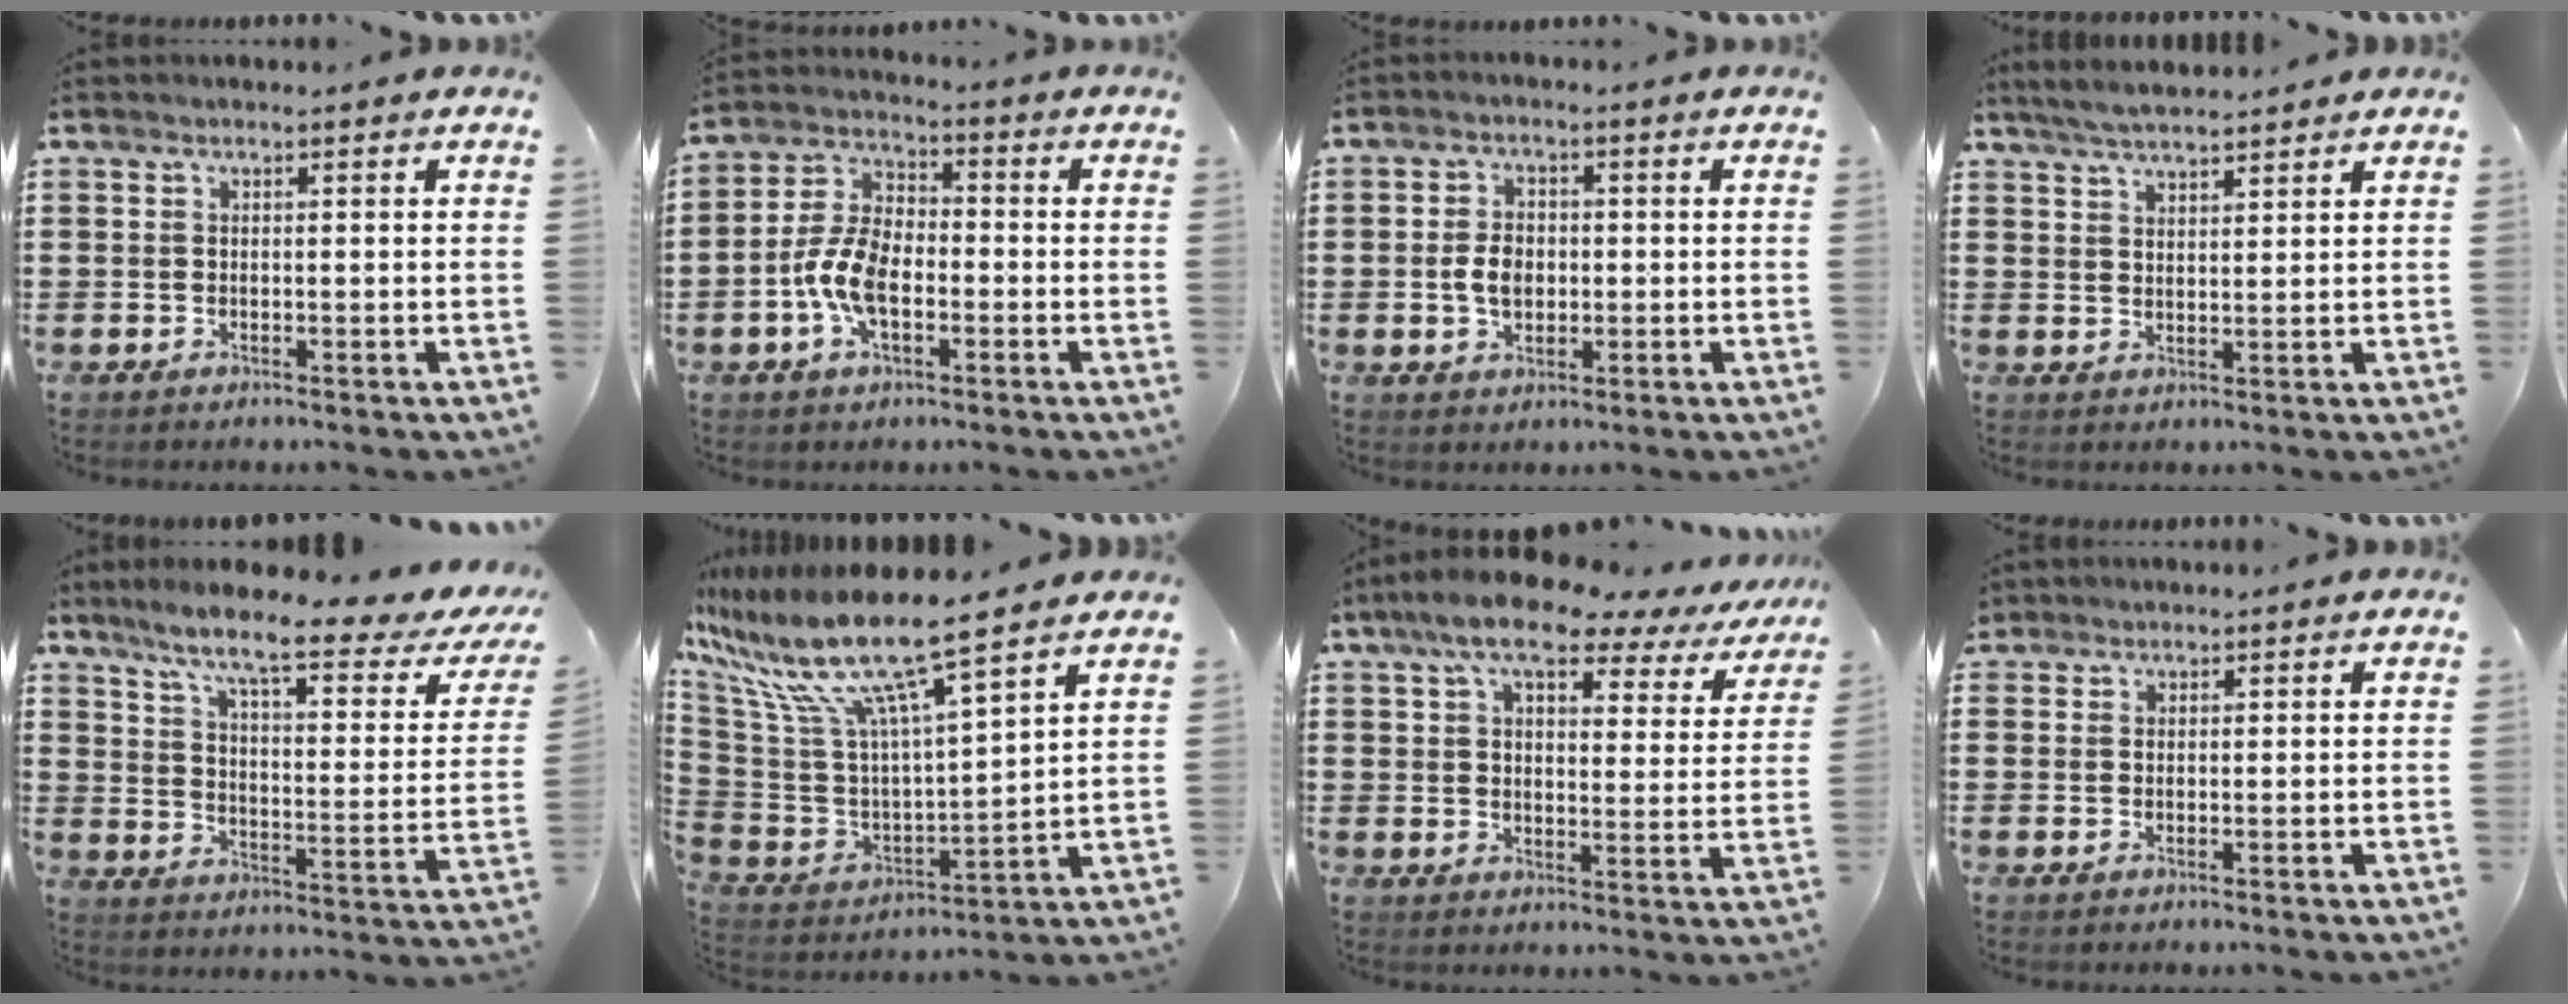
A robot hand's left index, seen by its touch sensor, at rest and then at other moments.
{"total": 8.0, "force": [-2.3, 4.2, 6.4], "torque": [-0.156, -0.002, -0.052]}
{"total": 4.4, "force": [-0.3, 2.8, 3.4], "torque": [-0.065, 0.002, -0.010]}
{"total": 3.9, "force": [3.7, 0.1, 1.2], "torque": [-0.034, -0.005, 0.068]}
{"total": 9.3, "force": [6.9, 0.3, 6.3], "torque": [-0.138, -0.045, 0.107]}
{"total": 13.3, "force": [9.5, 1.3, 9.2], "torque": [-0.221, -0.066, 0.157]}
{"total": 10.0, "force": [7.9, 2.5, 5.5], "torque": [-0.119, -0.029, 0.137]}
{"total": 1.2, "force": [1.0, 0.7, 0.1], "torque": [-0.005, 0.004, 0.021]}